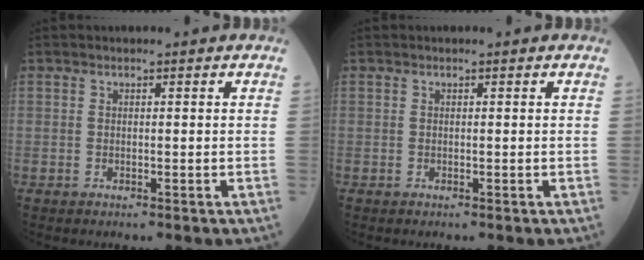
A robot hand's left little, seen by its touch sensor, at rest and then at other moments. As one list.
[{"total": 0.0}]